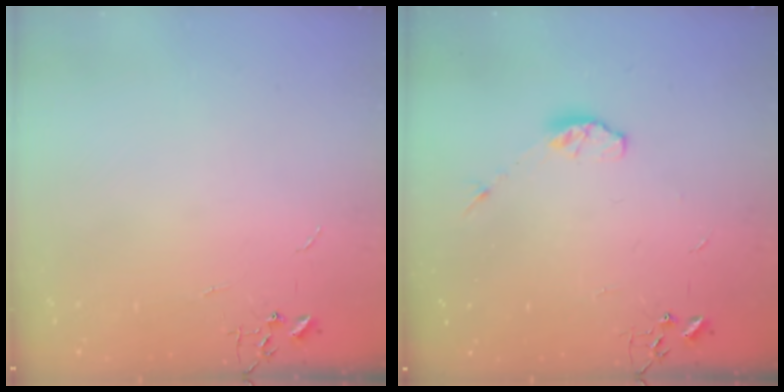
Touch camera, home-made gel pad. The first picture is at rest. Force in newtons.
{"total": 5.3, "press": 5.2, "slide": 1.0}